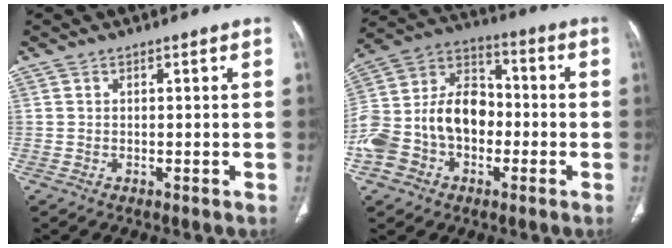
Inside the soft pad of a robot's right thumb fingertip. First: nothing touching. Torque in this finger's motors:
{"motor_torque": [0.43, 0.20, 1.65, -0.43, 0.38]}